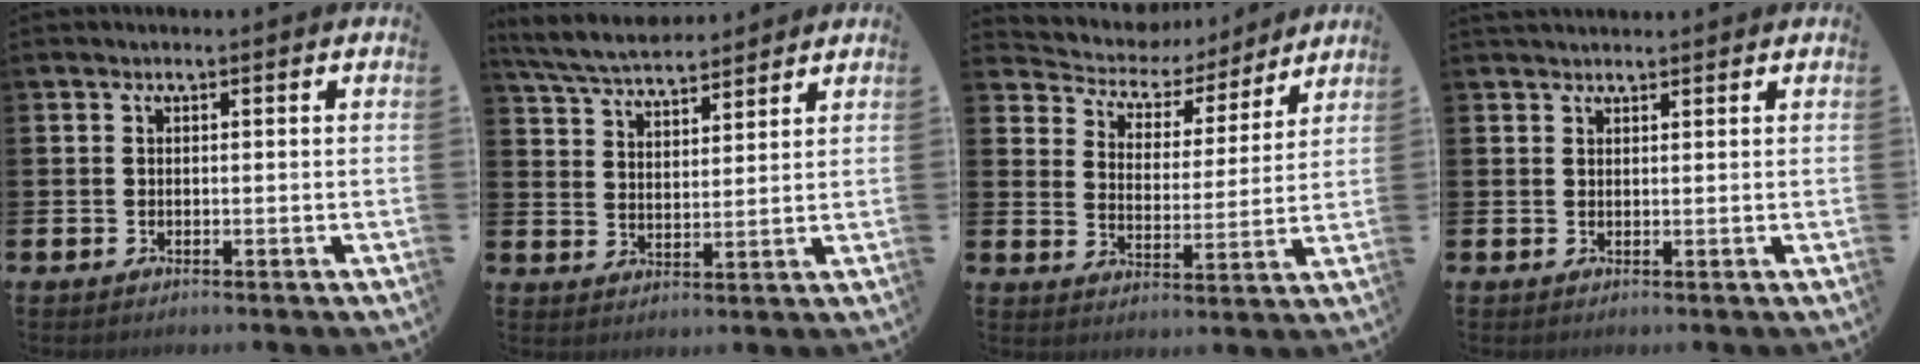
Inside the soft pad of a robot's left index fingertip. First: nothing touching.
{"total": 6.0, "force": [5.7, 1.0, 1.3], "torque": [-0.051, -0.026, 0.104]}
{"total": 6.2, "force": [5.6, 2.6, 0.6], "torque": [-0.045, -0.044, 0.093]}
{"total": 1.5, "force": [1.5, 0.4, 0.2], "torque": [0.008, -0.003, 0.024]}